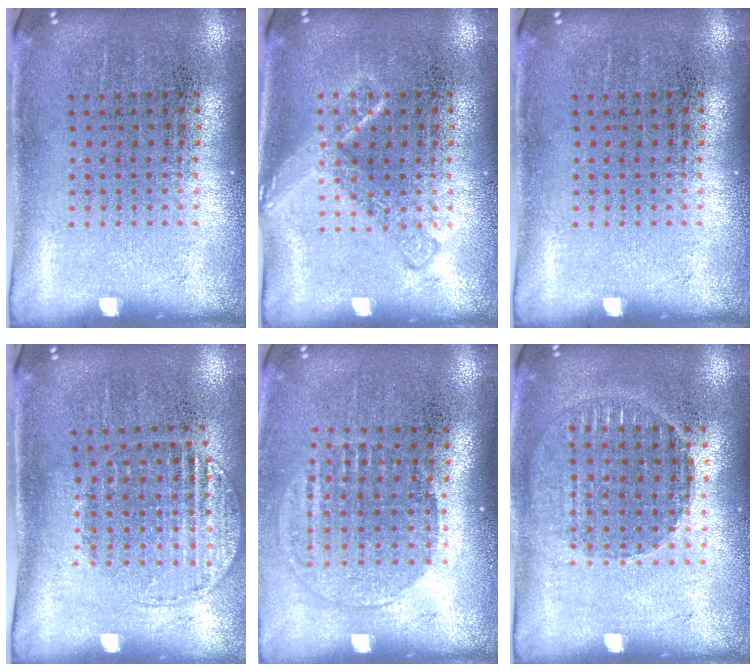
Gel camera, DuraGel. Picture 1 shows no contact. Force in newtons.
{"total": 1.5, "press": 1.5, "slide": 0.2}
{"total": 0.0}
{"total": 1.3, "press": 1.1, "slide": 0.7}
{"total": 1.4, "press": 1.2, "slide": 0.7}
{"total": 1.2, "press": 1.2, "slide": 0.3}